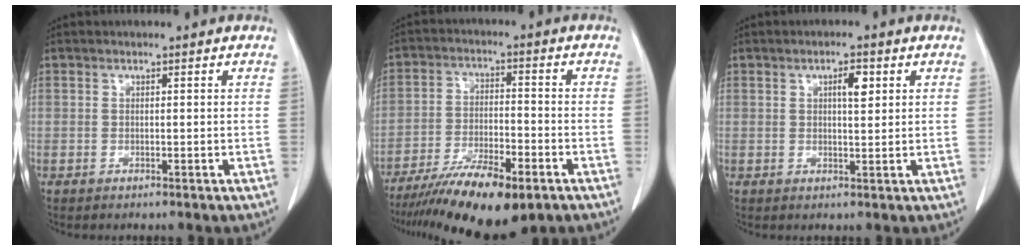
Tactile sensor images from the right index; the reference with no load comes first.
{"total": 14.0, "force": [-9.7, 3.5, 9.5], "torque": [-0.168, -0.023, -0.164]}
{"total": 3.1, "force": [1.1, 0.8, 2.8], "torque": [-0.046, 0.000, 0.018]}